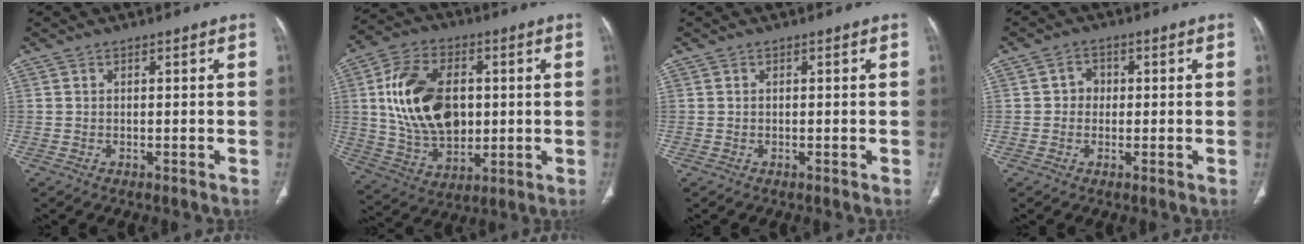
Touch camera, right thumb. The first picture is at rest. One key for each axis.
{"total": 18.8, "fx": 2.3, "fy": 12.2, "fz": 14.1, "tx": -0.231, "ty": -0.002, "tz": 0.052}
{"total": 0.0}
{"total": 2.7, "fx": 0.1, "fy": 2.5, "fz": 1.1, "tx": 0.000, "ty": 0.008, "tz": -0.005}